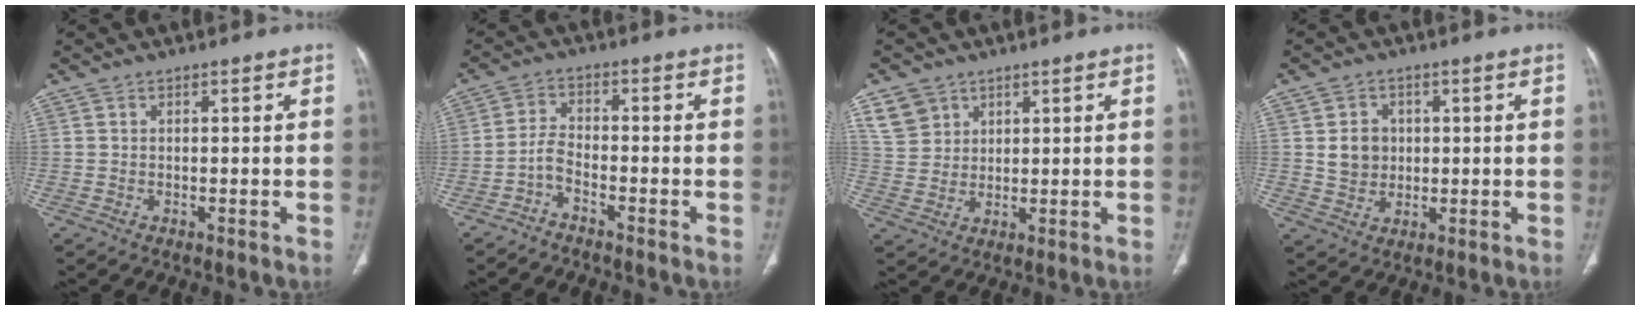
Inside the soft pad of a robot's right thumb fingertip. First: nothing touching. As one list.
[{"total": 3.3, "force": [-2.5, 1.2, 1.8], "torque": [-0.037, 0.025, -0.054]}, {"total": 5.8, "force": [3.3, 4.6, 1.4], "torque": [-0.008, -0.014, 0.070]}, {"total": 5.8, "force": [0.6, 5.2, 2.5], "torque": [-0.017, -0.001, 0.015]}]